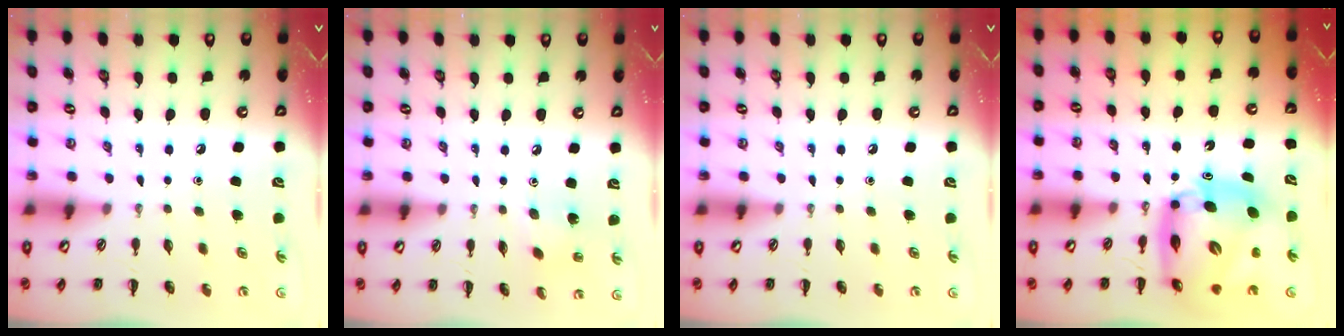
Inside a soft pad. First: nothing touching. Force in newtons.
{"total": 1.5, "press": 1.5, "slide": 0.5}
{"total": 0.0}
{"total": 12.3, "press": 12.0, "slide": 2.6}